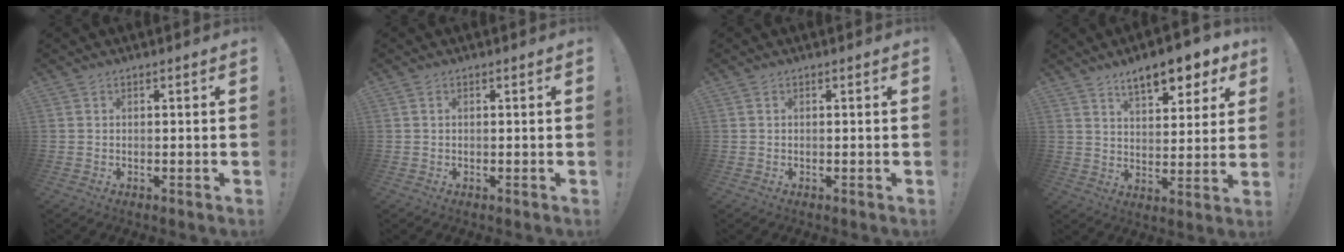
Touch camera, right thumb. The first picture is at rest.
{"total": 0.0}
{"total": 0.0}
{"total": 11.6, "force": [7.8, 4.2, 7.5], "torque": [-0.099, -0.048, 0.130]}